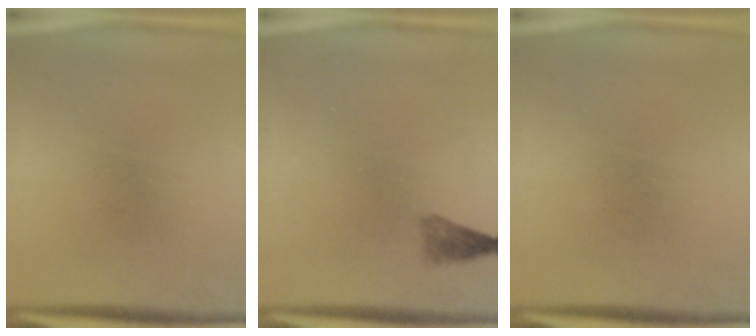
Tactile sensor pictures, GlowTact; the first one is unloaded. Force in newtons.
{"total": 1.7}
{"total": 0.0}